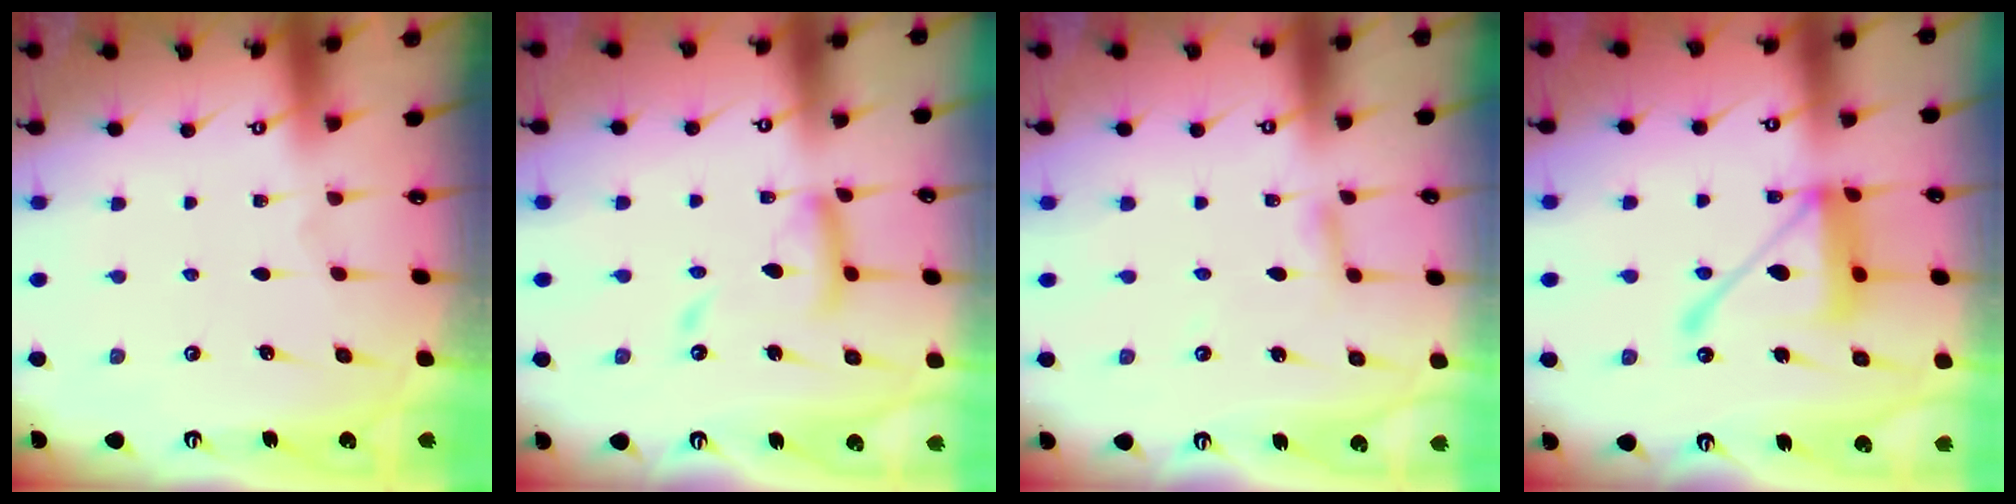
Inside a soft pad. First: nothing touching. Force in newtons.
{"total": 13.0, "press": 13.0, "slide": 1.1}
{"total": 4.7, "press": 4.7, "slide": 0.5}
{"total": 15.3, "press": 15.2, "slide": 1.4}